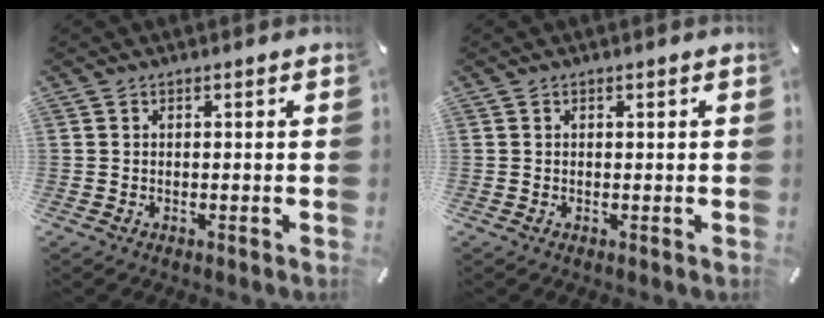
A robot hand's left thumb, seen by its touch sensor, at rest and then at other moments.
{"total": 0.0}